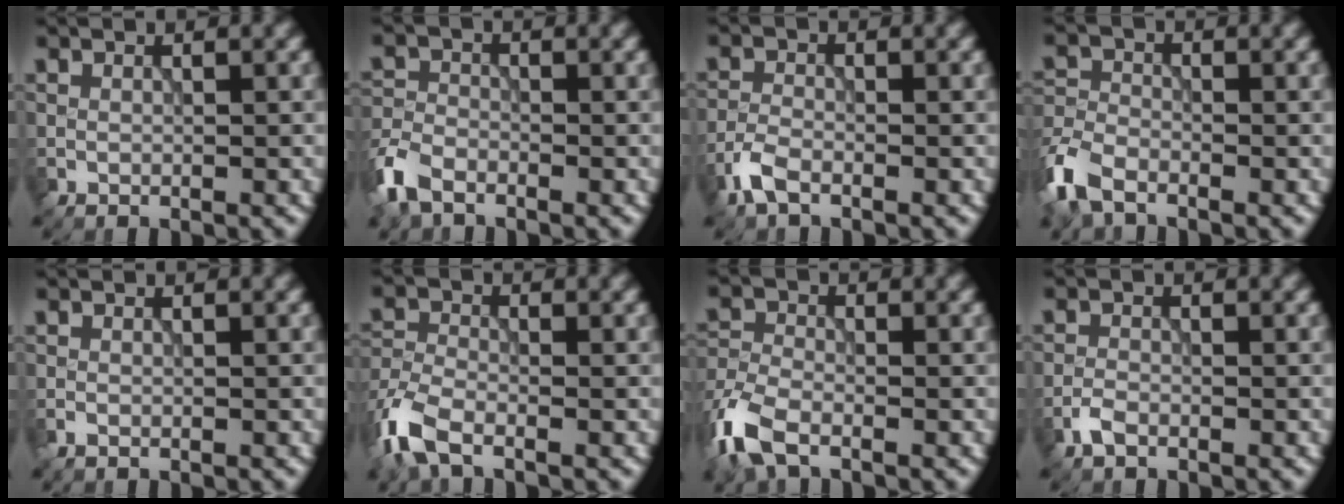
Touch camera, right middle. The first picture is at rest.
{"total": 4.1, "force": [-2.9, 2.1, 1.9], "torque": [-0.046, -0.006, -0.074]}
{"total": 2.5, "force": [-1.8, 1.0, 1.5], "torque": [-0.036, 0.000, -0.045]}
{"total": 4.9, "force": [-3.5, 2.4, 2.5], "torque": [-0.059, -0.005, -0.085]}
{"total": 0.8, "force": [-0.5, 0.4, 0.4], "torque": [-0.011, -0.004, -0.012]}
{"total": 5.4, "force": [-3.4, 2.5, 3.4], "torque": [-0.082, -0.007, -0.087]}
{"total": 6.0, "force": [-3.7, 2.9, 3.7], "torque": [-0.092, -0.010, -0.090]}
{"total": 1.5, "force": [-1.1, 0.6, 0.8], "torque": [-0.017, 0.001, -0.026]}